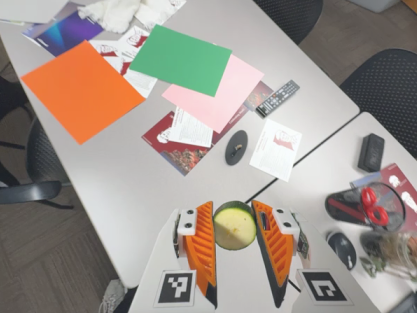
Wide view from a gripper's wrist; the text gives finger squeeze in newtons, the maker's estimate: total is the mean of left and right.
{"total": 10.2, "left": 10.7, "right": 9.8}